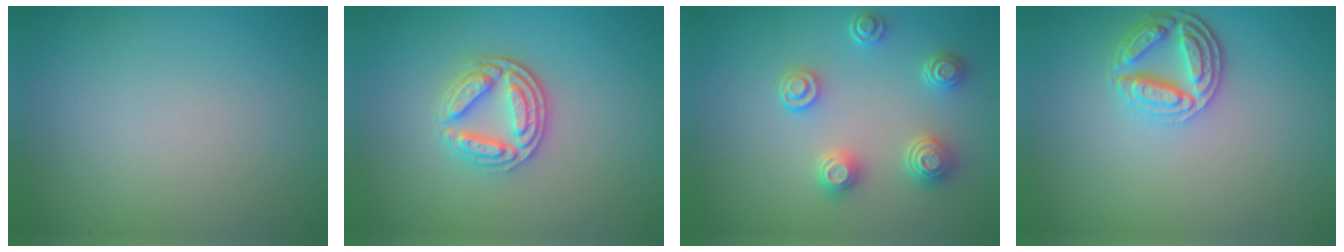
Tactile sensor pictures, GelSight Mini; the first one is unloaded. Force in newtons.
{"total": 3.6, "press": 3.1, "slide": 1.8}
{"total": 3.3, "press": 3.1, "slide": 1.3}
{"total": 4.0, "press": 3.2, "slide": 2.5}